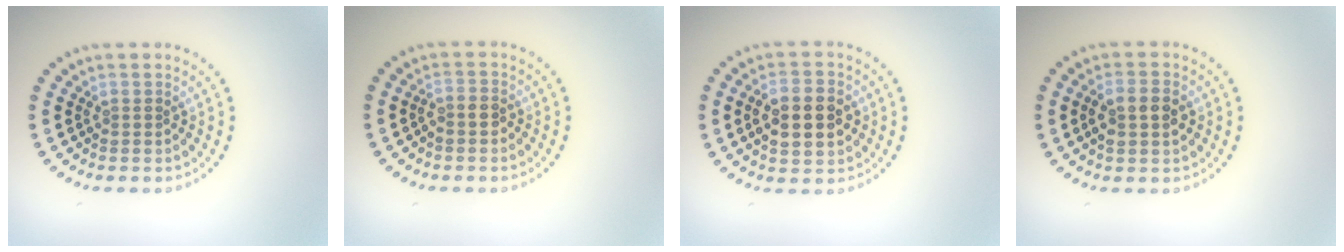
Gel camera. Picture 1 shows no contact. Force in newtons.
{"total": 1.2, "press": 0.9, "slide": 0.7}
{"total": 5.2, "press": 5.2, "slide": 0.2}
{"total": 2.8, "press": 2.8, "slide": 0.4}